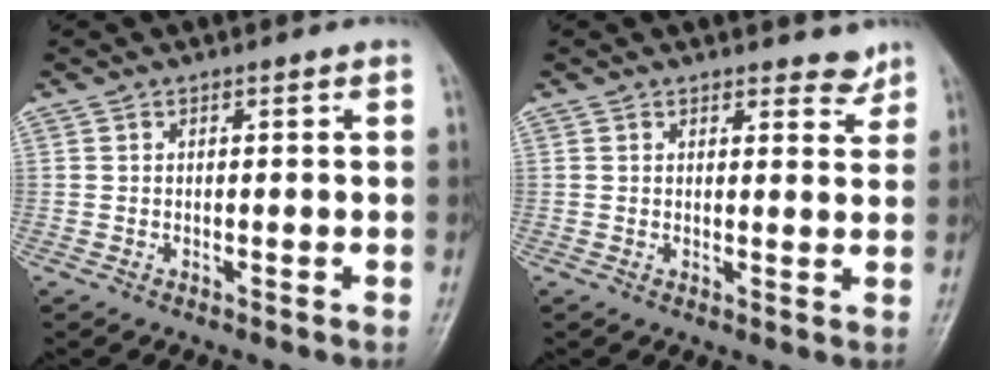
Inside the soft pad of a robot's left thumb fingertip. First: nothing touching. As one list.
[{"total": 3.0, "force": [2.6, 1.2, 0.9], "torque": [0.006, -0.021, 0.031]}]